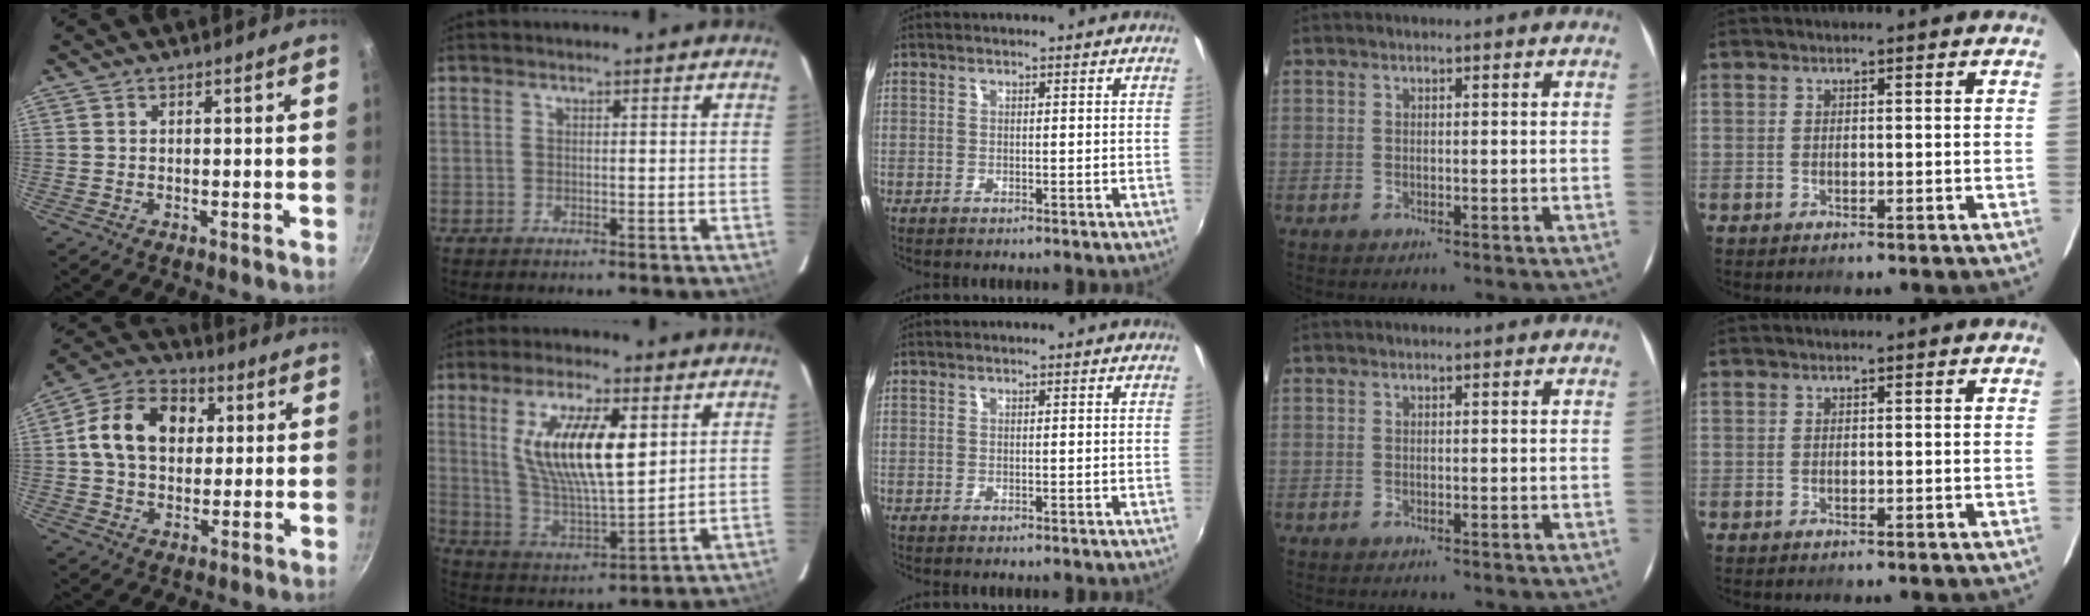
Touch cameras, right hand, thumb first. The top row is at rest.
{"thumb": {"total": 14.0, "force": [2.6, 10.4, 9.0], "torque": [-0.132, 0.018, 0.028]}, "index": {"total": 15.3, "force": [4.8, 4.8, 13.7], "torque": [-0.256, -0.001, 0.097]}}